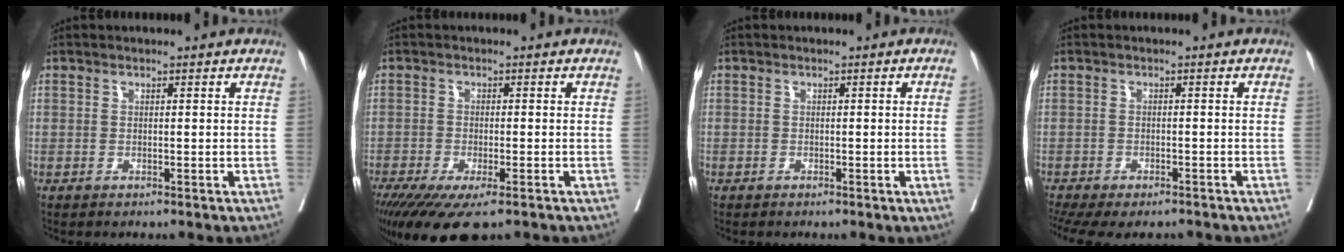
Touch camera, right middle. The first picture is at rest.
{"total": 11.4, "force": [-8.2, 2.8, 7.5], "torque": [-0.124, -0.024, -0.131]}
{"total": 1.1, "force": [-0.2, -0.5, 1.0], "torque": [-0.002, 0.002, -0.003]}
{"total": 11.3, "force": [-9.2, 4.2, 5.0], "torque": [-0.113, -0.007, -0.123]}